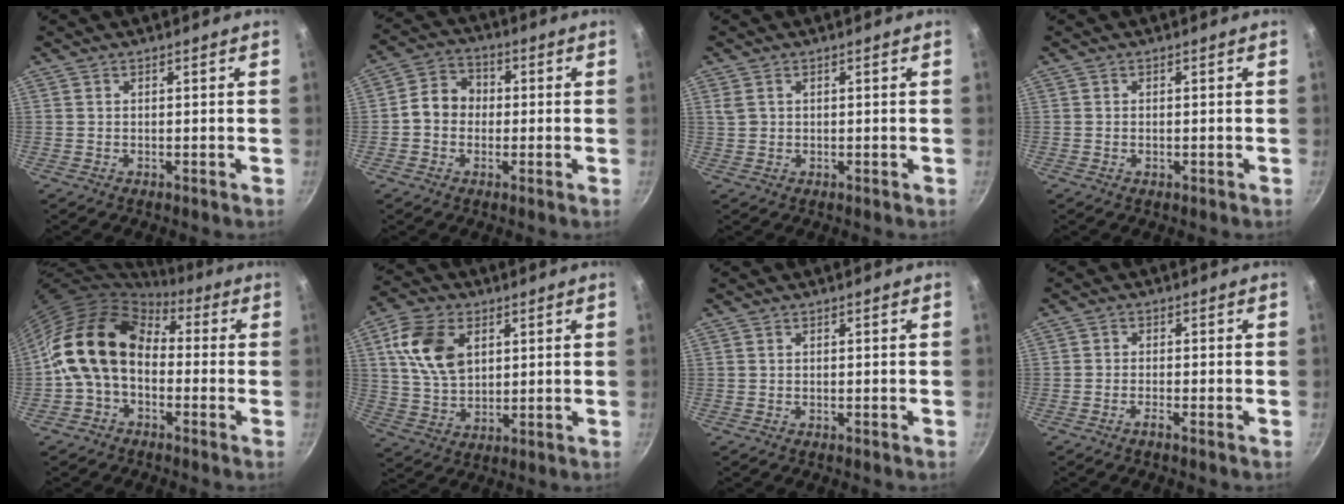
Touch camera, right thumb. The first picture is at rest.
{"total": 7.2, "force": [-0.4, 6.1, 3.7], "torque": [-0.035, 0.021, -0.024]}
{"total": 2.1, "force": [0.7, 1.6, 1.1], "torque": [-0.020, 0.003, 0.017]}
{"total": 0.7, "force": [-0.2, 0.5, 0.6], "torque": [-0.009, 0.002, -0.003]}
{"total": 14.1, "force": [-0.3, 10.1, 9.8], "torque": [-0.146, 0.035, -0.026]}
{"total": 12.4, "force": [3.9, 8.2, 8.4], "torque": [-0.139, -0.009, 0.074]}
{"total": 0.0}
{"total": 1.5, "force": [-1.1, 0.2, 1.0], "torque": [-0.023, 0.011, -0.028]}